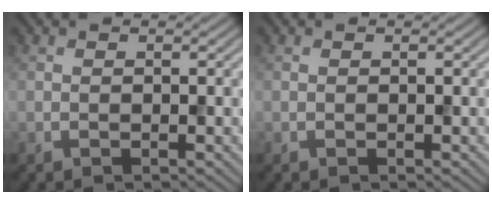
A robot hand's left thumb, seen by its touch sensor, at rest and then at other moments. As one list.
[{"total": 0.0}]